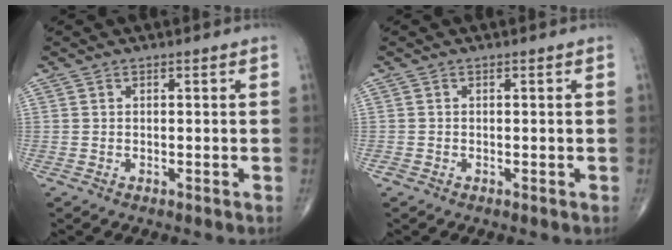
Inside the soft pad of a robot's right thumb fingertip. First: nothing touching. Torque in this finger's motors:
{"motor_torque": [0.25, 0.01, -0.08, -0.15, -0.02]}